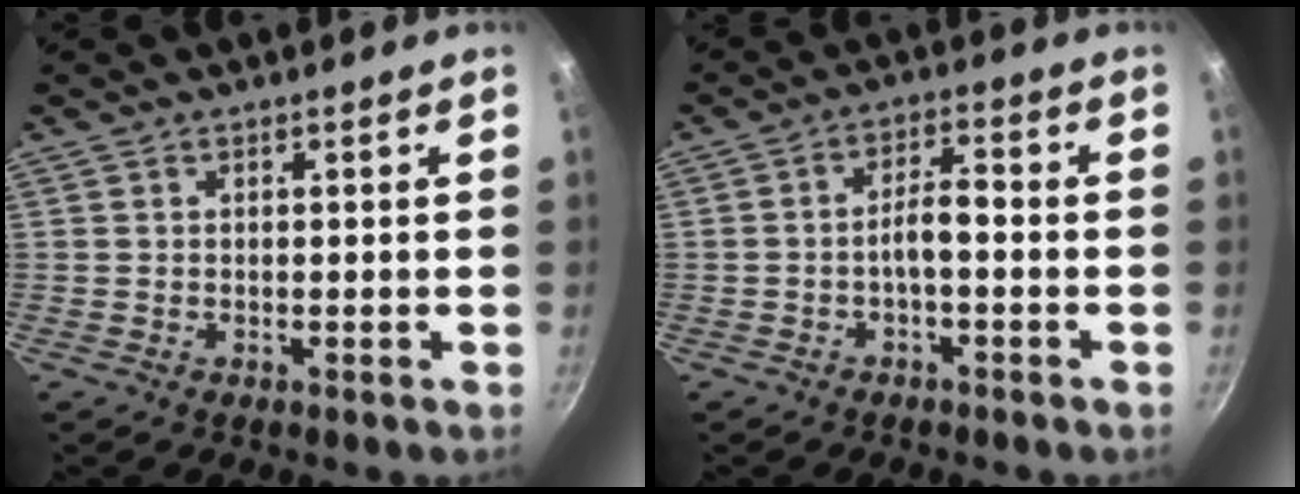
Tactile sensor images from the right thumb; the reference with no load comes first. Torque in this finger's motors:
{"motor_torque": [0.66, 0.57, 0.91, -0.31, 0.02]}